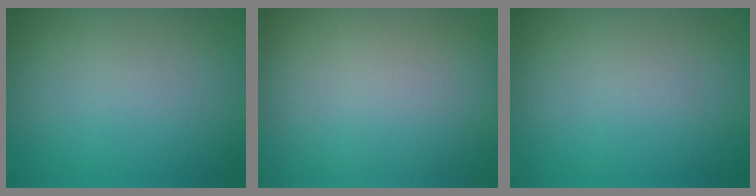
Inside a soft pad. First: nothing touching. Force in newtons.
{"total": 0.0}
{"total": 0.0}